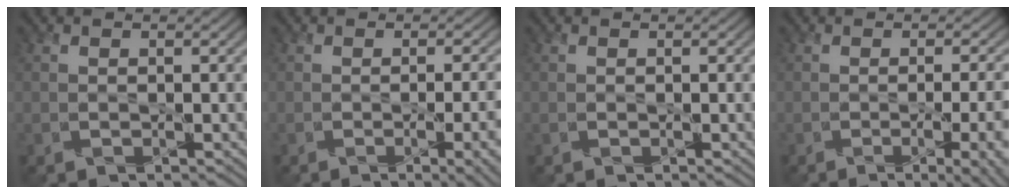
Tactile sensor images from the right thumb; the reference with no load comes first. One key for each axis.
{"total": 6.1, "fx": -1.6, "fy": 2.0, "fz": 5.5, "tx": -0.055, "ty": -0.014, "tz": -0.004}
{"total": 0.0}
{"total": 8.1, "fx": -2.1, "fy": 3.0, "fz": 7.3, "tx": -0.060, "ty": -0.010, "tz": -0.013}